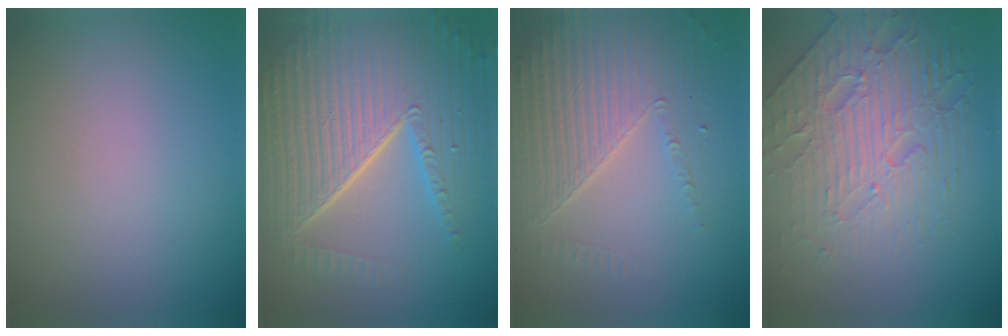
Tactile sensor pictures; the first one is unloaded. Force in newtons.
{"total": 10.2, "press": 6.5, "slide": 7.9}
{"total": 4.4, "press": 3.9, "slide": 2.1}
{"total": 6.7, "press": 5.3, "slide": 4.1}